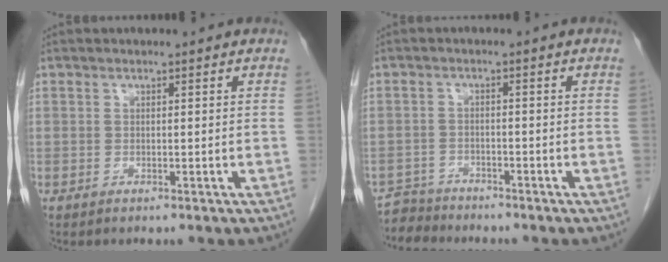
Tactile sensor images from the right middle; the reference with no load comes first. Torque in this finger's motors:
{"motor_torque": [-0.07, -0.16, -0.08, -0.03]}